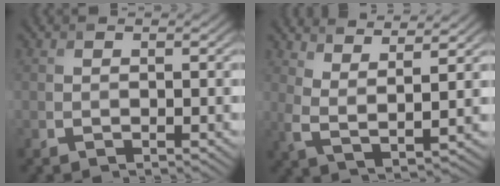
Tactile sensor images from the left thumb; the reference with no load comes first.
{"total": 6.0, "force": [4.5, 1.2, 3.8], "torque": [-0.084, -0.005, 0.088]}